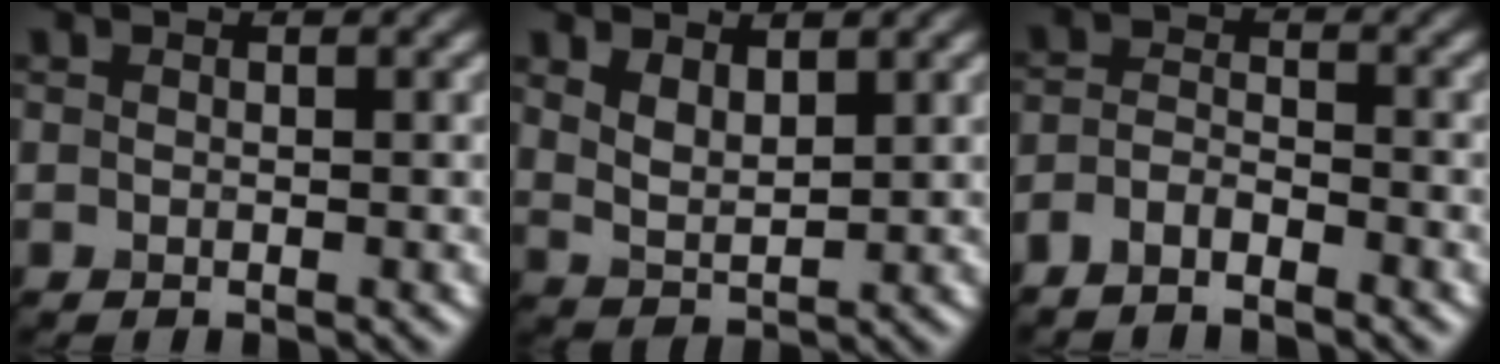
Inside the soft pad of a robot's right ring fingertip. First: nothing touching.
{"total": 2.9, "force": [1.8, 1.3, 1.8], "torque": [-0.041, -0.006, 0.039]}
{"total": 2.6, "force": [-2.0, 0.7, 1.4], "torque": [-0.031, 0.001, -0.046]}